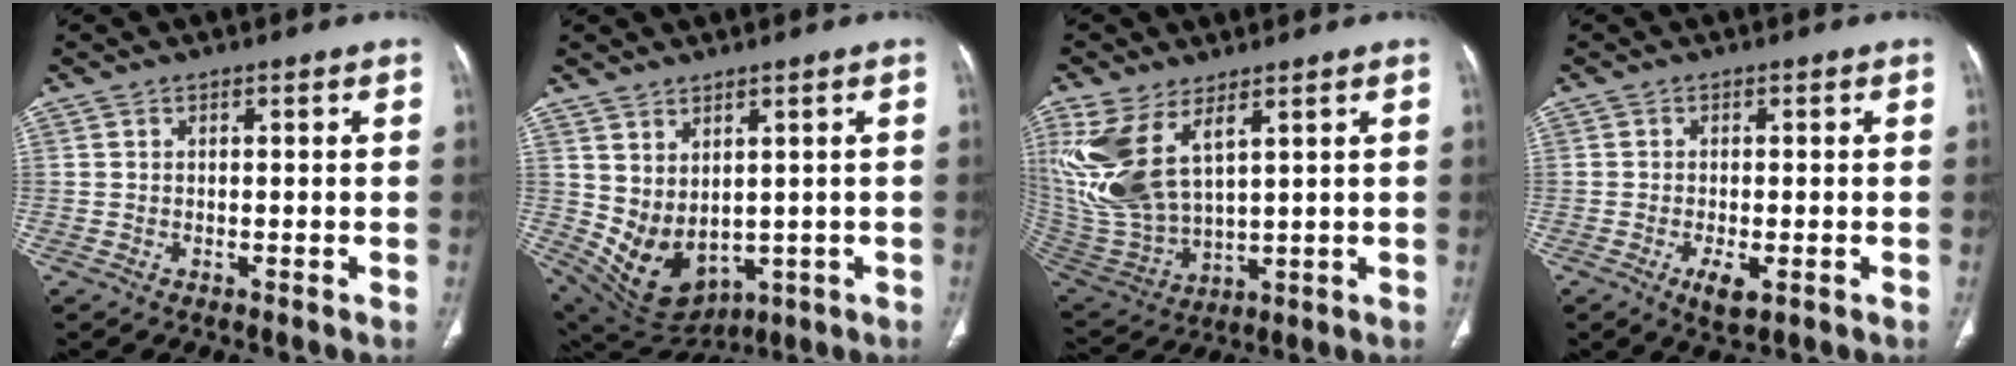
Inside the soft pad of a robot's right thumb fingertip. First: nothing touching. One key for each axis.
{"total": 10.3, "fx": 0.9, "fy": 6.9, "fz": 7.6, "tx": -0.121, "ty": -0.018, "tz": 0.058}
{"total": 16.0, "fx": 6.9, "fy": 7.8, "fz": 12.0, "tx": -0.260, "ty": -0.025, "tz": 0.161}
{"total": 3.9, "fx": -1.5, "fy": 1.5, "fz": 3.2, "tx": -0.056, "ty": -0.007, "tz": -0.022}